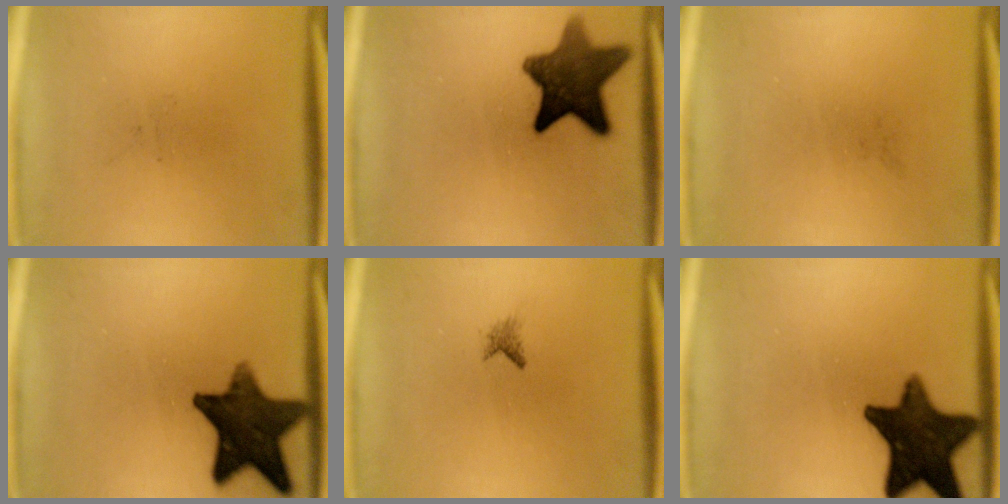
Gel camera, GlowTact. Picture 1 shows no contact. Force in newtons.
{"total": 11.7}
{"total": 0.0}
{"total": 14.0}
{"total": 0.9}
{"total": 15.0}